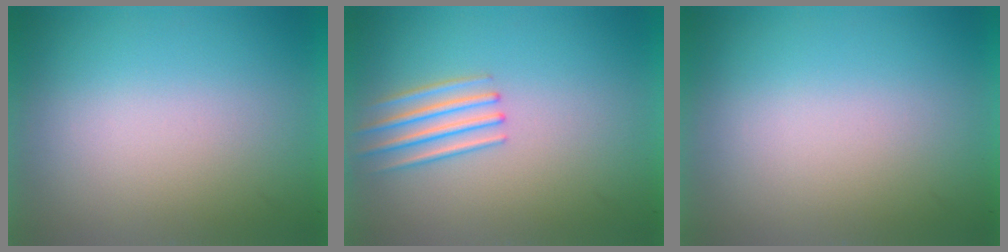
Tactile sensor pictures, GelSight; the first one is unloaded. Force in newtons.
{"total": 2.1}
{"total": 0.0}